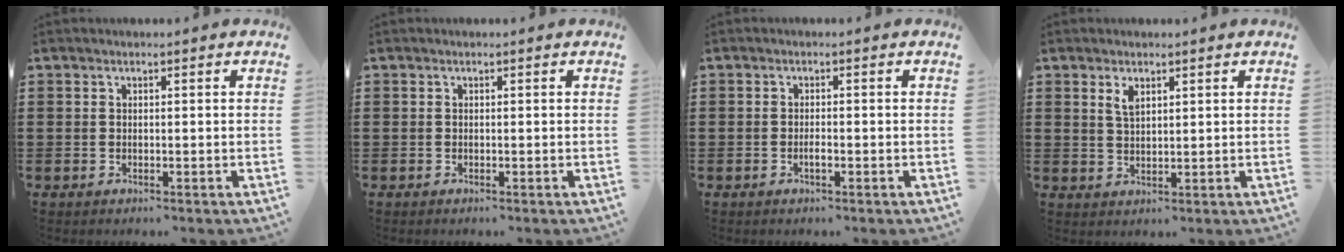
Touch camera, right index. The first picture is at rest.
{"total": 0.0}
{"total": 1.2, "force": [-0.5, 0.3, 1.0], "torque": [-0.021, -0.002, -0.008]}
{"total": 2.4, "force": [1.4, 1.0, 1.7], "torque": [-0.038, 0.003, 0.025]}